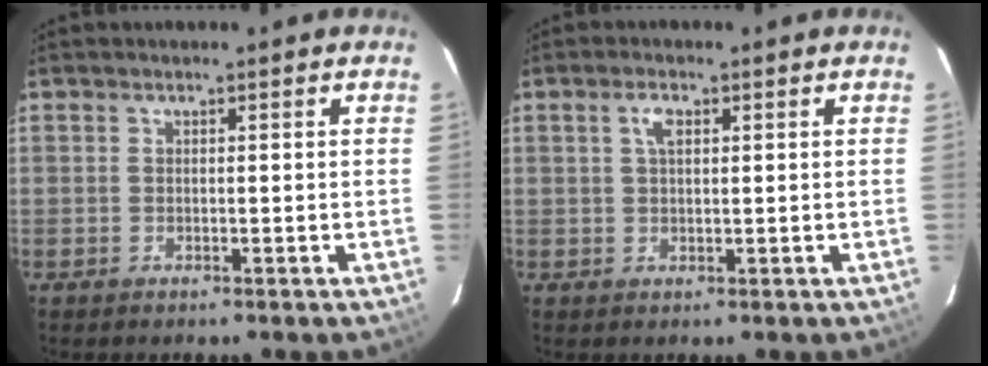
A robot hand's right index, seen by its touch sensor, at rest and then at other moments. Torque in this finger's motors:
{"motor_torque": [0.12, -0.06, 0.10, 0.05]}